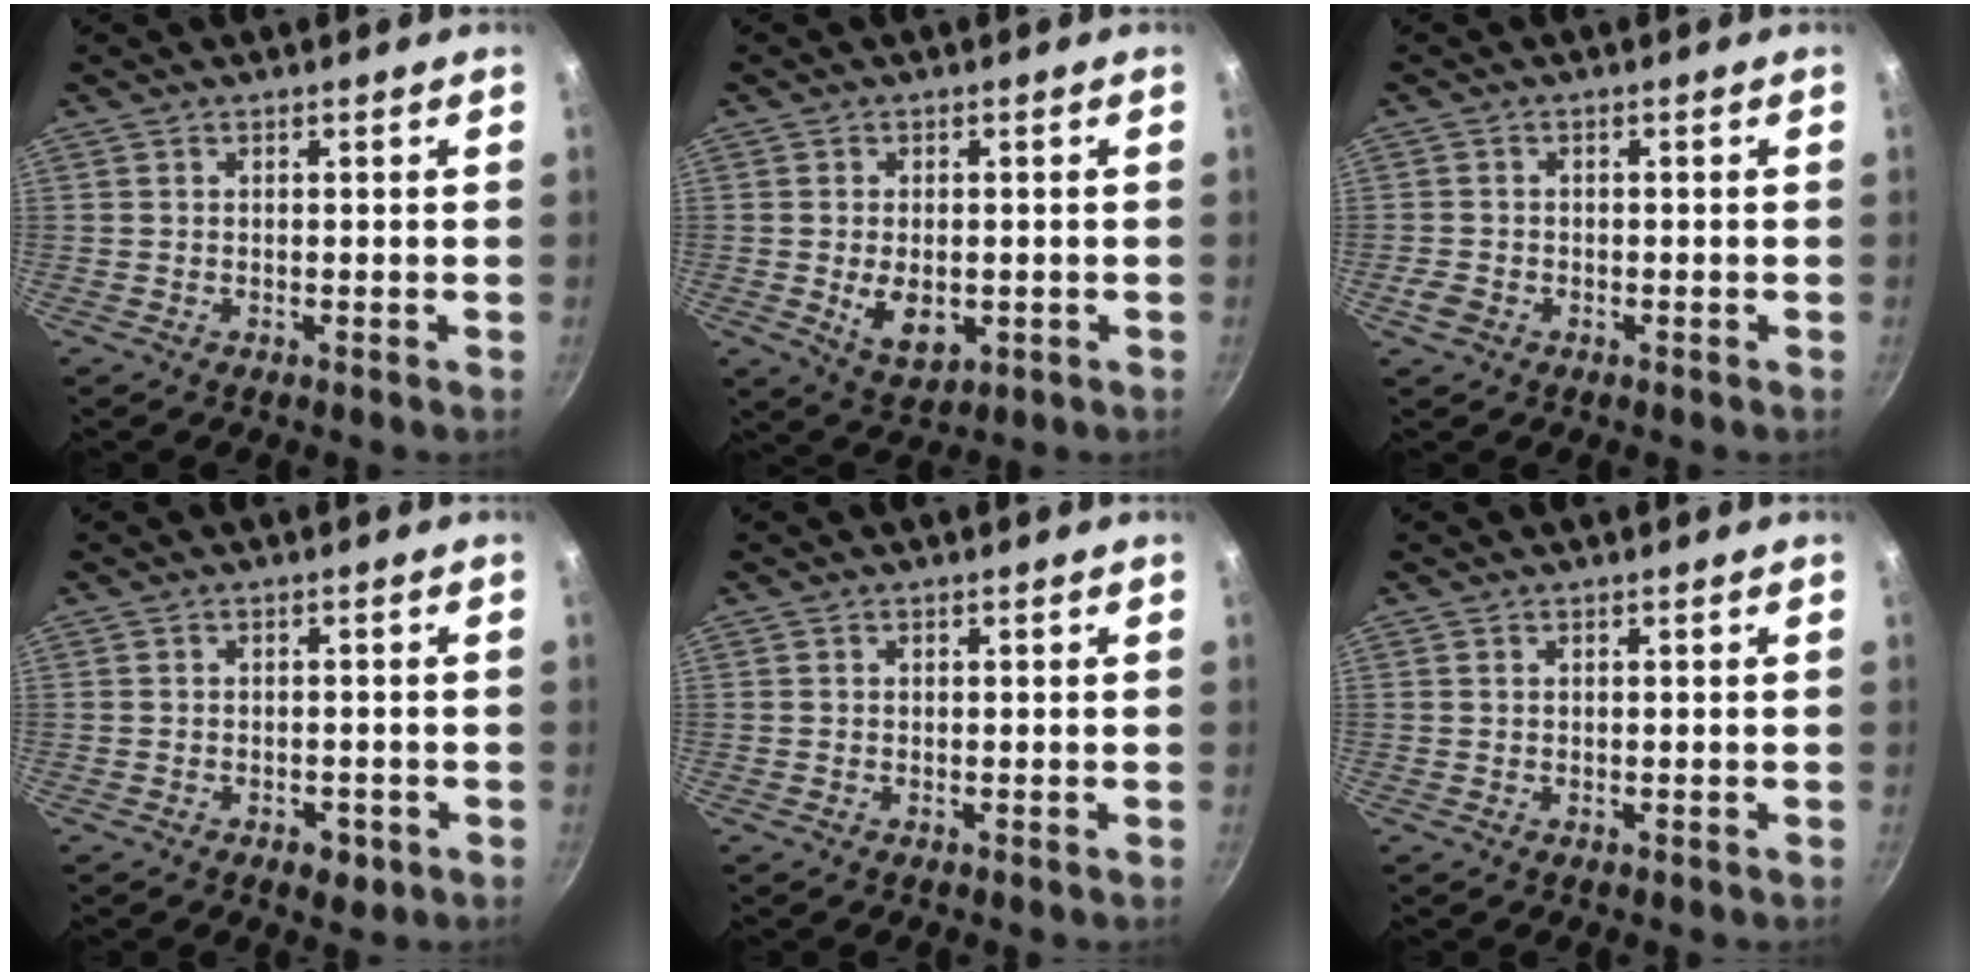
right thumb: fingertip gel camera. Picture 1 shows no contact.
{"total": 7.0, "force": [-1.0, 4.4, 5.3], "torque": [-0.075, -0.009, -0.005]}
{"total": 2.9, "force": [-1.3, 2.2, 1.3], "torque": [-0.023, 0.010, -0.023]}
{"total": 3.4, "force": [-1.7, 2.1, 2.2], "torque": [-0.022, 0.014, -0.014]}
{"total": 0.0}
{"total": 0.0}